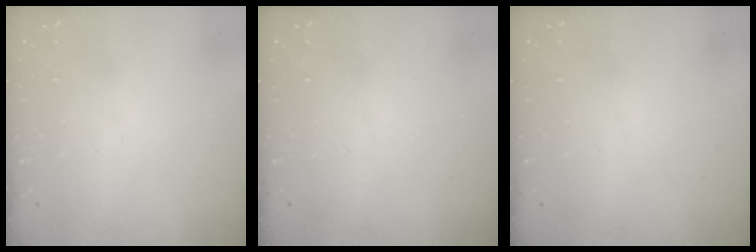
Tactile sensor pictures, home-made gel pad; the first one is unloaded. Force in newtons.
{"total": 0.0}
{"total": 0.0}